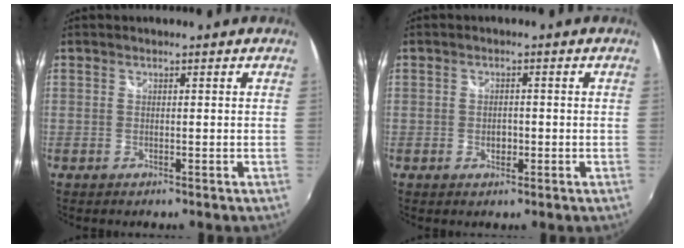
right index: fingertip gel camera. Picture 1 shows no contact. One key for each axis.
{"total": 2.0, "fx": -0.6, "fy": 1.5, "fz": 1.2, "tx": -0.019, "ty": 0.001, "tz": -0.009}